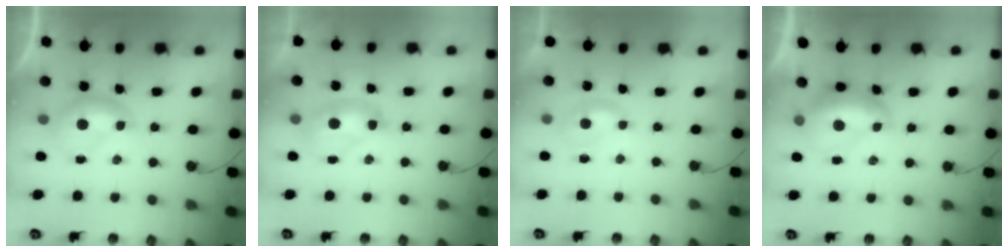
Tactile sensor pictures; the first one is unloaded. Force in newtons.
{"total": 2.6, "press": 2.6, "slide": 0.1}
{"total": 1.6, "press": 1.5, "slide": 0.5}
{"total": 3.2, "press": 3.0, "slide": 0.8}